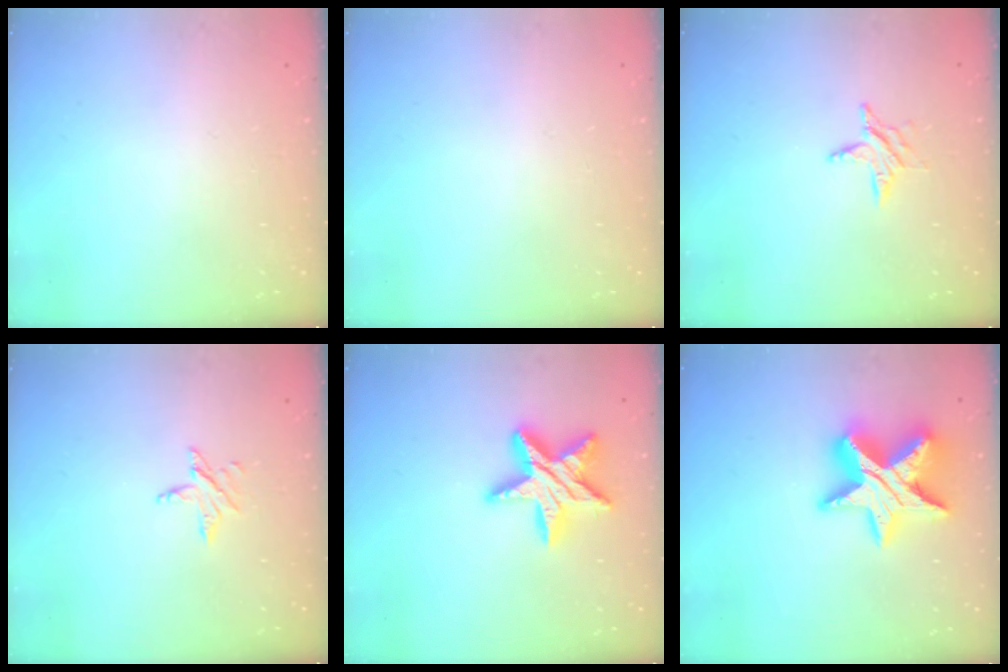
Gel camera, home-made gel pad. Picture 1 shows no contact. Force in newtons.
{"total": 0.0}
{"total": 5.3, "press": 5.3, "slide": 0.5}
{"total": 3.4, "press": 3.3, "slide": 0.3}
{"total": 16.0, "press": 15.9, "slide": 1.0}
{"total": 17.8, "press": 17.7, "slide": 1.3}